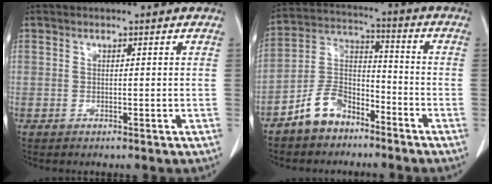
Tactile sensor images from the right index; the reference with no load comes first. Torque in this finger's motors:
{"motor_torque": [-0.17, -0.23, -0.42, -0.17]}